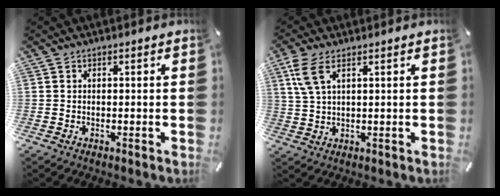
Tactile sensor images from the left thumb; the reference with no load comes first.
{"total": 6.2, "force": [2.8, 2.4, 5.0], "torque": [-0.111, -0.001, 0.052]}